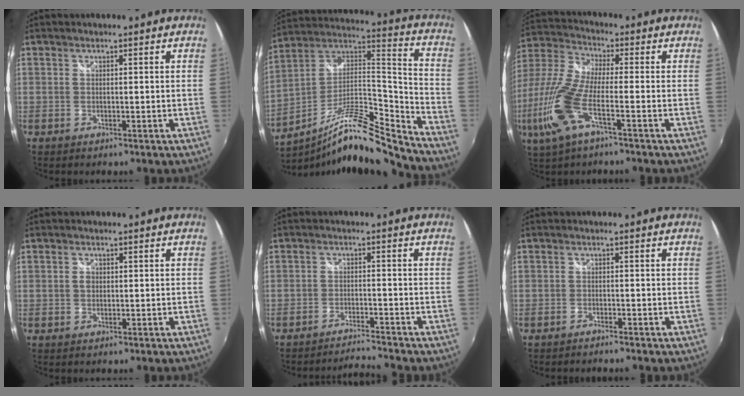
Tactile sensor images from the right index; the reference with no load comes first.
{"total": 17.8, "force": [-13.8, 2.0, 11.0], "torque": [-0.188, 0.012, -0.255]}
{"total": 14.1, "force": [-5.3, 3.5, 12.5], "torque": [-0.291, -0.010, -0.112]}
{"total": 1.3, "force": [0.1, 1.1, 0.7], "torque": [-0.011, 0.003, 0.000]}
{"total": 4.6, "force": [-4.5, -0.6, 0.5], "torque": [-0.028, 0.002, -0.079]}
{"total": 1.4, "force": [-1.4, 0.2, 0.4], "torque": [-0.016, -0.006, -0.027]}